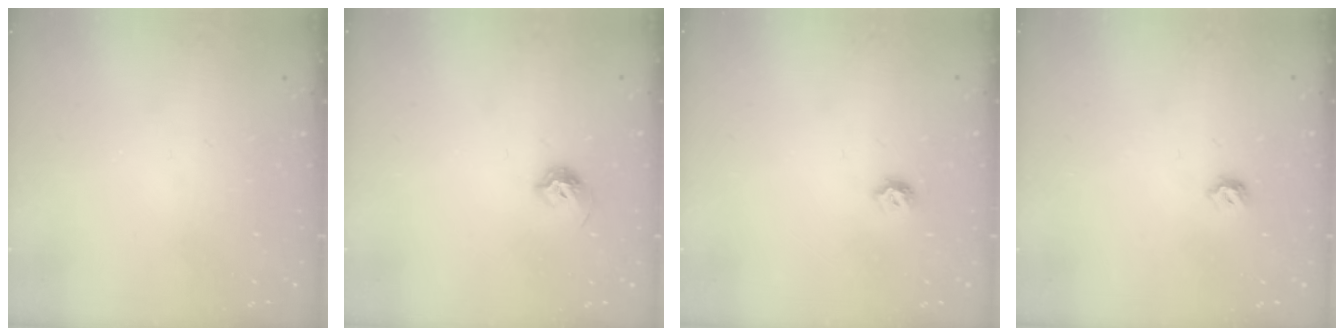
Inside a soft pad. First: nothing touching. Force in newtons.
{"total": 7.0, "press": 6.9, "slide": 0.8}
{"total": 4.7, "press": 4.7, "slide": 0.7}
{"total": 6.1, "press": 6.0, "slide": 1.1}